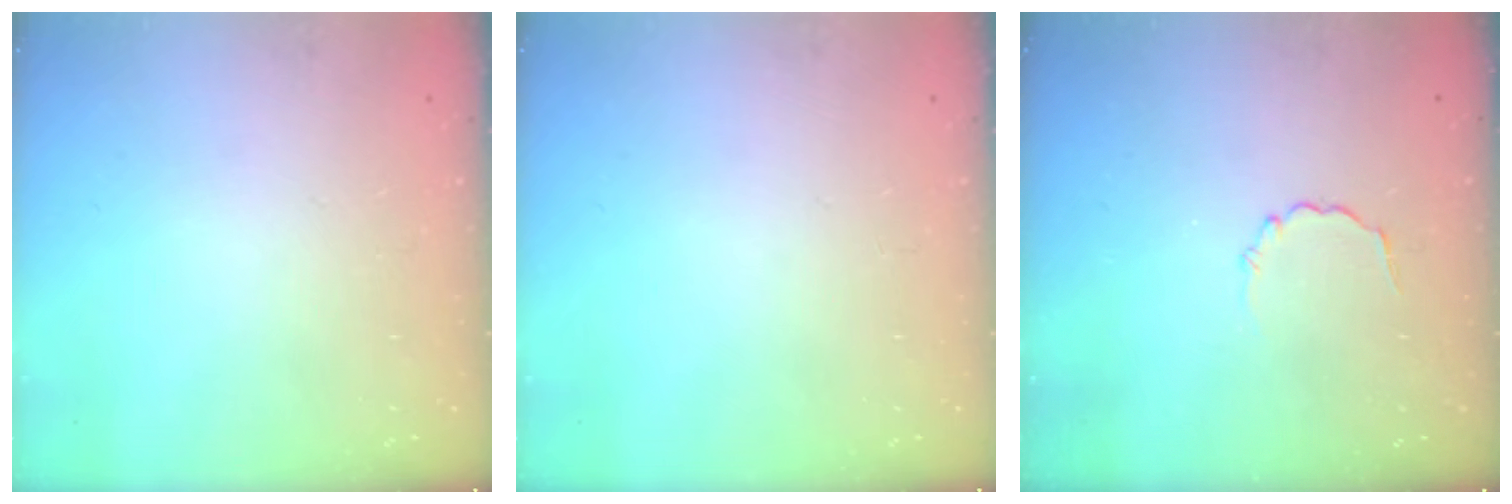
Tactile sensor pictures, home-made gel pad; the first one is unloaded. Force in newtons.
{"total": 0.0}
{"total": 2.1, "press": 1.9, "slide": 0.9}